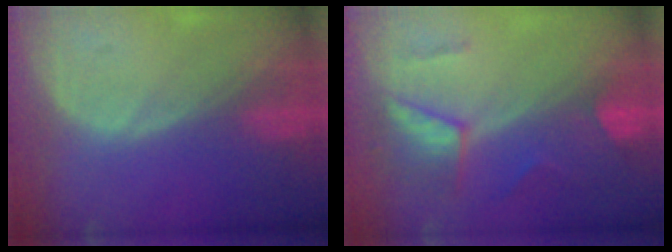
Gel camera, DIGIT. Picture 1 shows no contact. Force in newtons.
{"total": 7.3, "press": 6.5, "slide": 3.3}